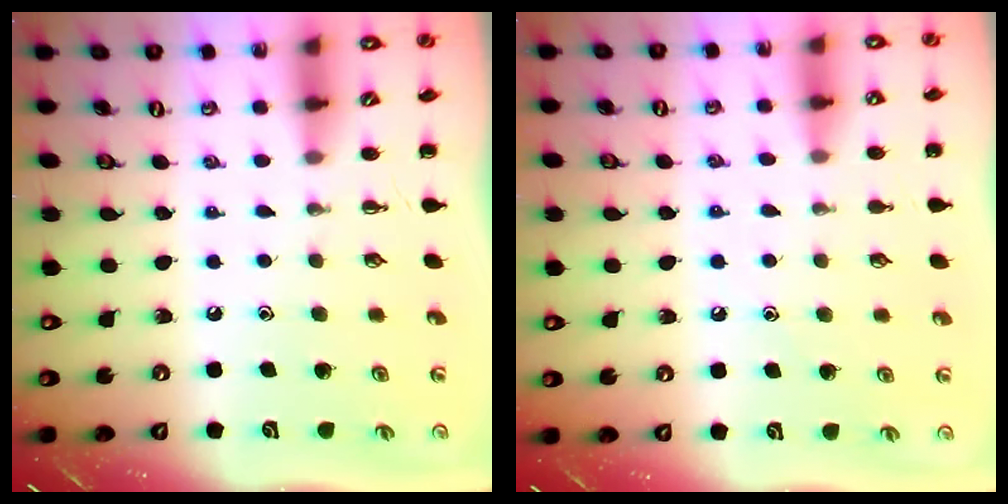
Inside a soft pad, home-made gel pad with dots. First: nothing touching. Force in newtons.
{"total": 6.8, "press": 6.5, "slide": 2.0}